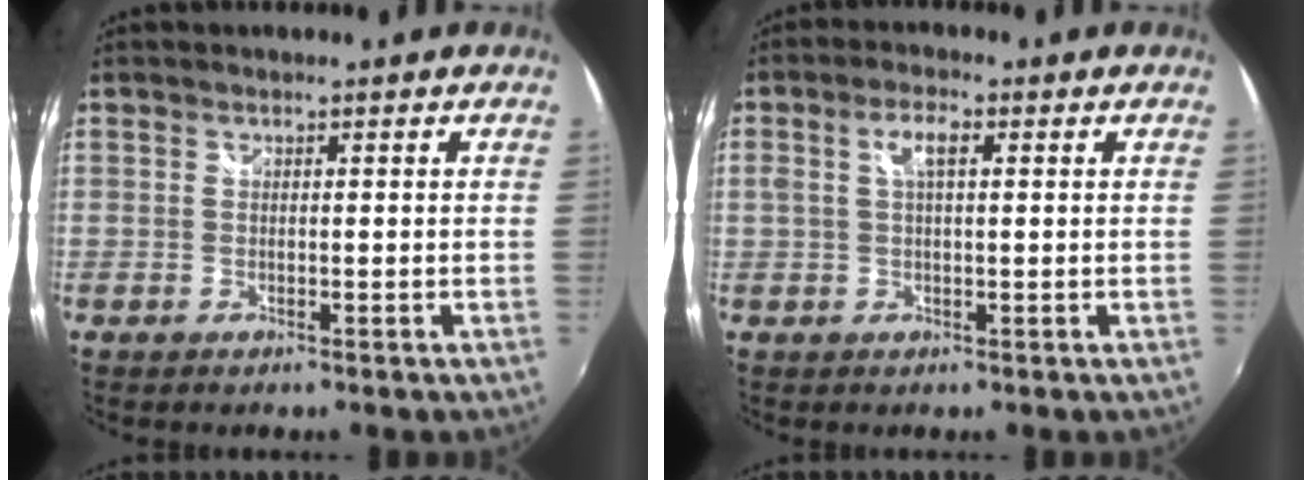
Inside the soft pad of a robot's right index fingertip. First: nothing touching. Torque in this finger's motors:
{"motor_torque": [0.27, -0.01, 0.14, 0.07]}